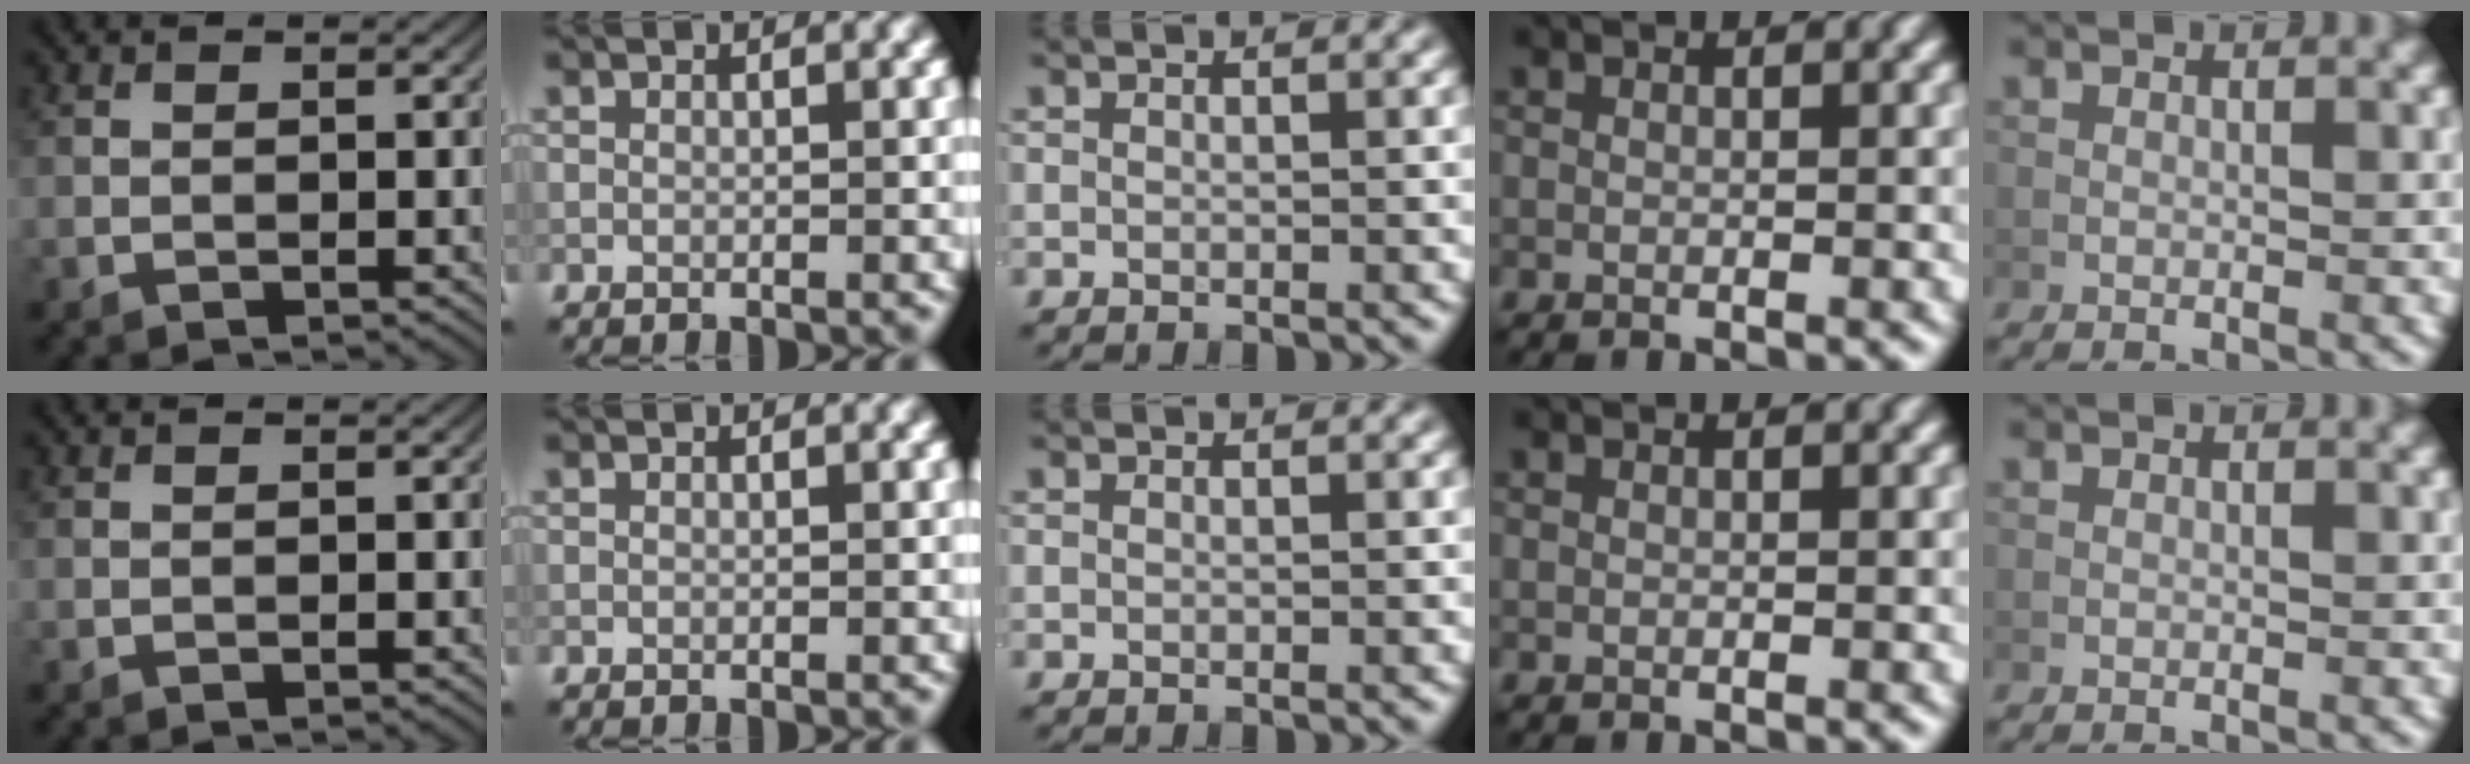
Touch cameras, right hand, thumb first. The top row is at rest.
{}